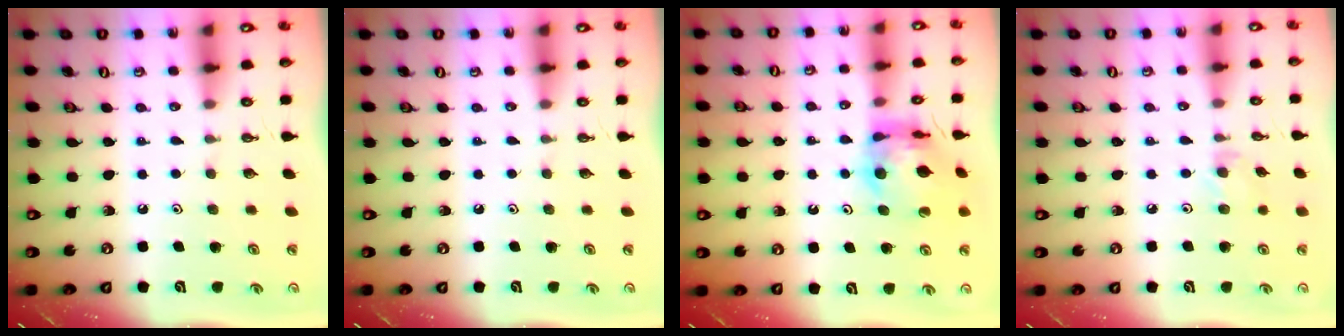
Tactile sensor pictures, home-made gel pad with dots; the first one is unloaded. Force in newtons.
{"total": 0.0}
{"total": 11.5, "press": 11.4, "slide": 1.4}
{"total": 3.9, "press": 3.9, "slide": 0.6}